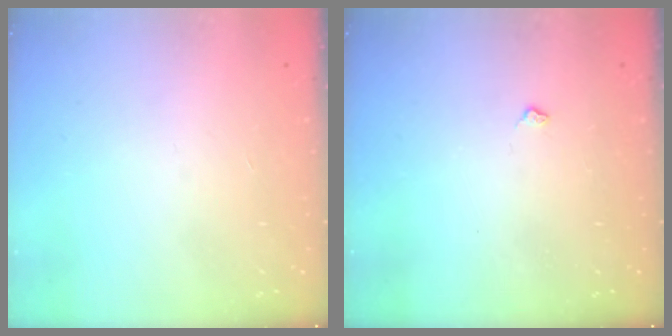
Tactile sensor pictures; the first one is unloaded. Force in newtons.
{"total": 2.4, "press": 2.4, "slide": 0.5}